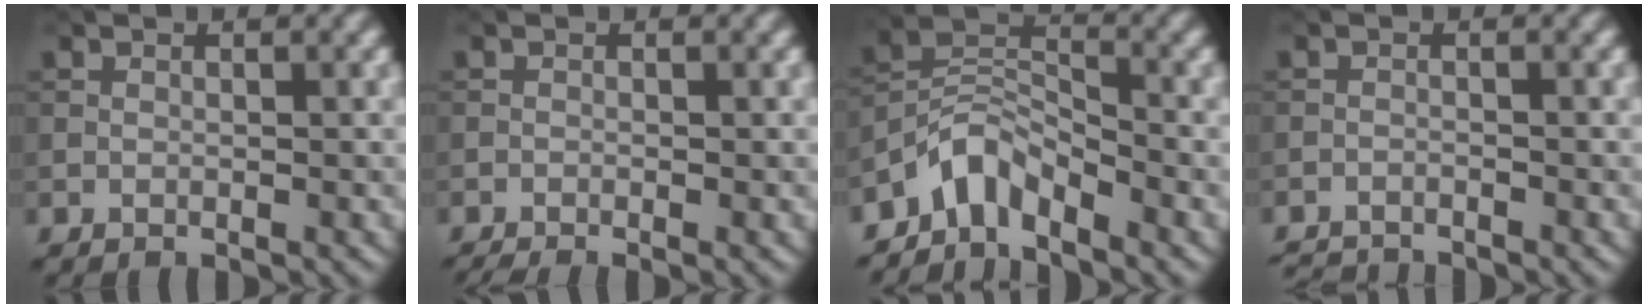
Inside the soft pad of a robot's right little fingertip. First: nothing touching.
{"total": 1.6, "force": [-1.3, 0.2, 0.9], "torque": [-0.014, -0.006, -0.028]}
{"total": 3.9, "force": [-3.3, 1.4, 1.5], "torque": [-0.023, 0.011, -0.078]}
{"total": 3.0, "force": [-2.9, 0.2, 0.5], "torque": [-0.015, -0.011, -0.056]}